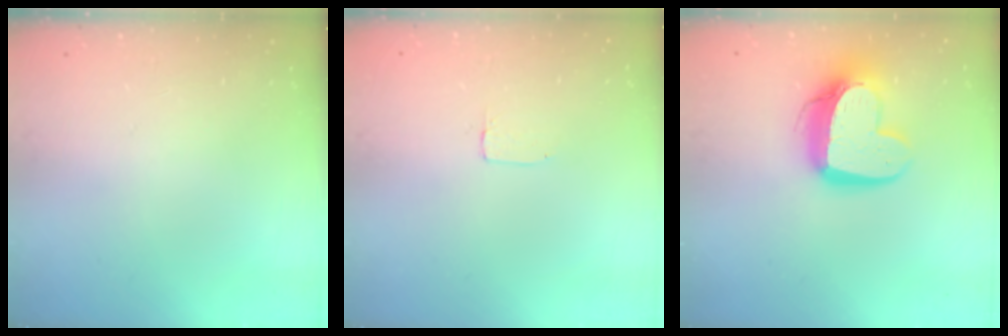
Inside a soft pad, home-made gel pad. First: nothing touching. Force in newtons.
{"total": 2.0, "press": 2.0, "slide": 0.0}
{"total": 14.9, "press": 14.9, "slide": 1.1}